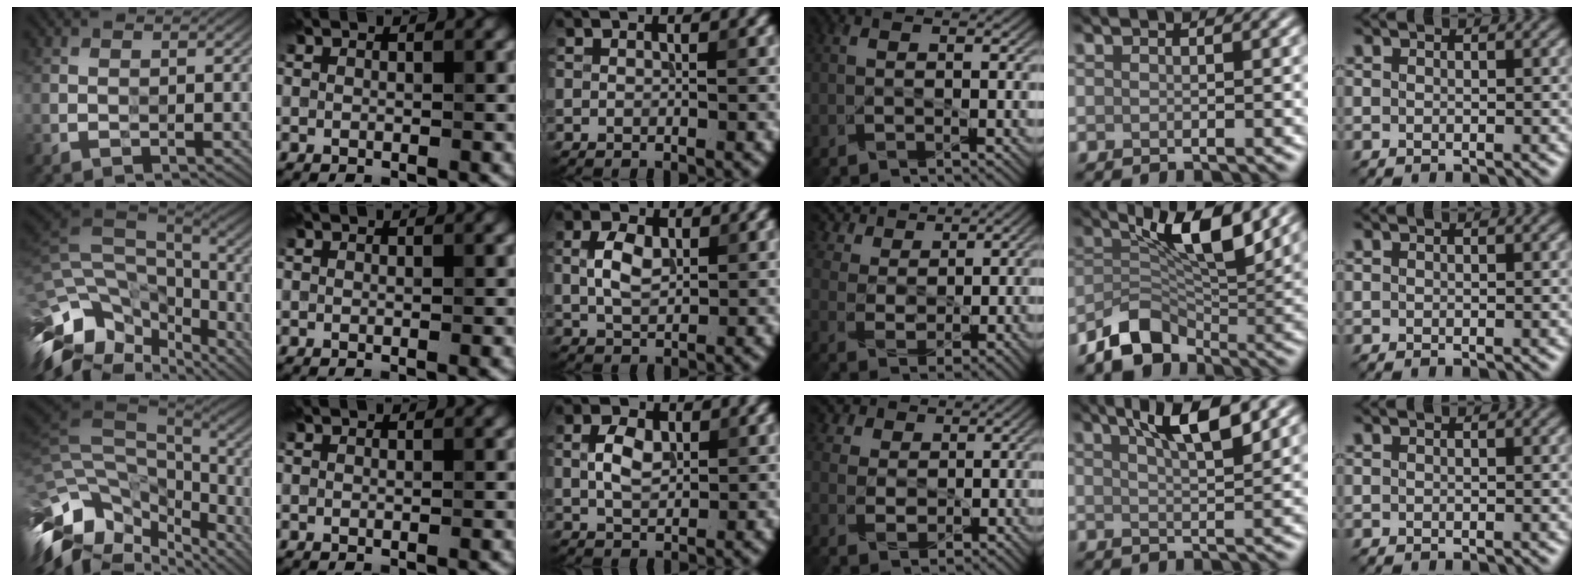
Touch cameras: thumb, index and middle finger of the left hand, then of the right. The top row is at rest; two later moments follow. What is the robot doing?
{"motion": "wipe", "object": "glasses"}